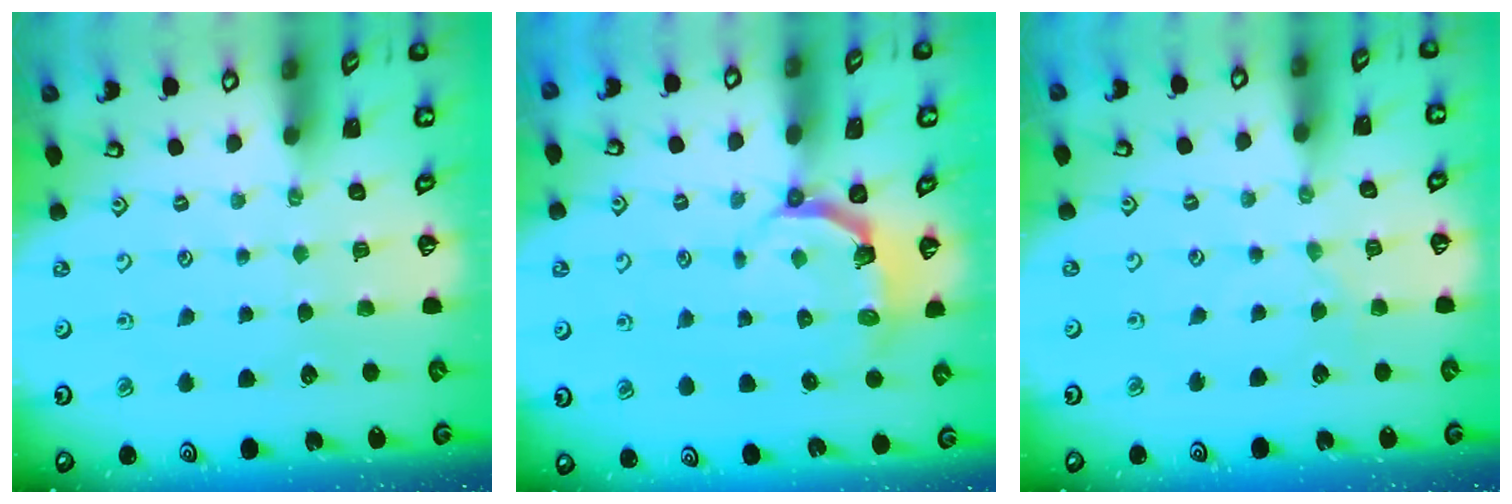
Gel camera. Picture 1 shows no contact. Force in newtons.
{"total": 4.3, "press": 2.8, "slide": 3.2}
{"total": 0.0}